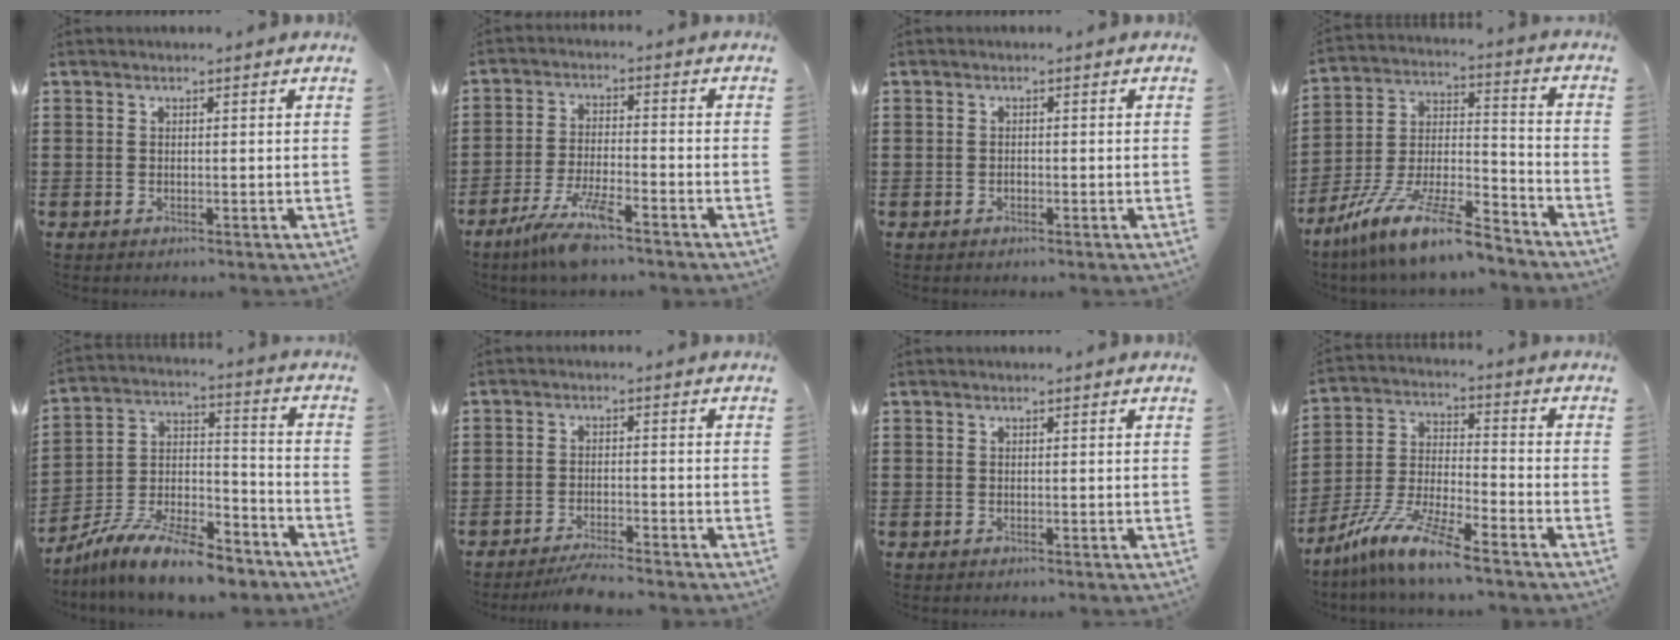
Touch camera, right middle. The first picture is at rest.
{"total": 7.5, "force": [-5.4, 0.9, 5.2], "torque": [-0.113, -0.013, -0.104]}
{"total": 0.8, "force": [-0.5, 0.5, 0.4], "torque": [-0.008, 0.000, -0.010]}
{"total": 13.0, "force": [-10.9, 1.3, 6.9], "torque": [-0.128, 0.024, -0.210]}
{"total": 11.5, "force": [-9.9, 2.3, 5.4], "torque": [-0.096, 0.027, -0.194]}
{"total": 4.0, "force": [-3.9, 0.2, 0.9], "torque": [-0.016, 0.000, -0.078]}
{"total": 0.0}
{"total": 10.7, "force": [-9.0, 0.4, 5.9], "torque": [-0.130, 0.002, -0.183]}